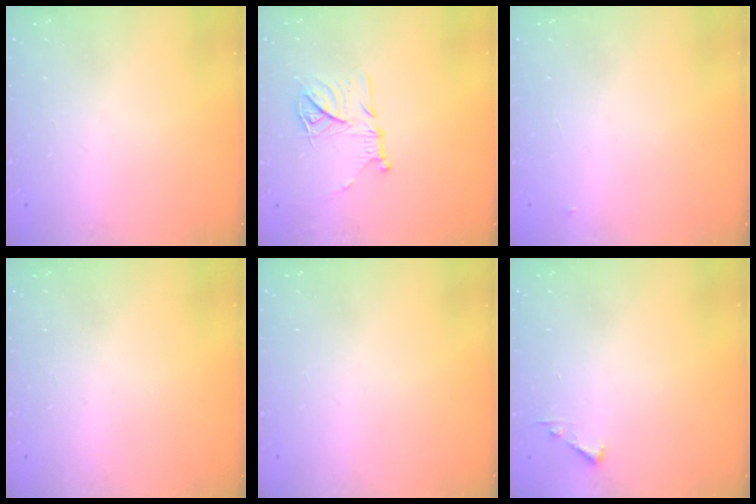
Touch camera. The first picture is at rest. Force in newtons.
{"total": 14.9, "press": 14.8, "slide": 1.4}
{"total": 2.8, "press": 2.8, "slide": 0.4}
{"total": 0.0}
{"total": 0.0}
{"total": 3.6, "press": 3.6, "slide": 0.4}